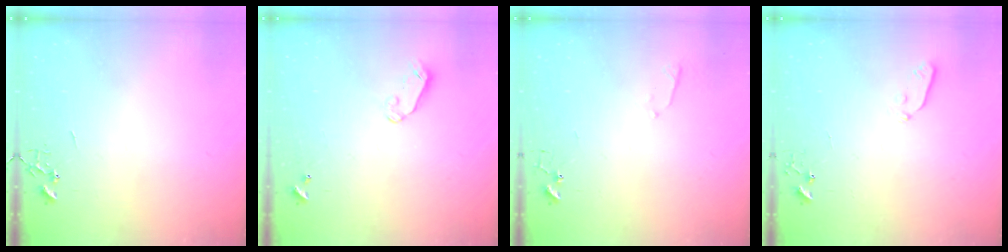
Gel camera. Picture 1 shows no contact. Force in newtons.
{"total": 5.4, "press": 5.4, "slide": 0.5}
{"total": 4.1, "press": 4.0, "slide": 0.8}
{"total": 3.7, "press": 3.6, "slide": 0.8}